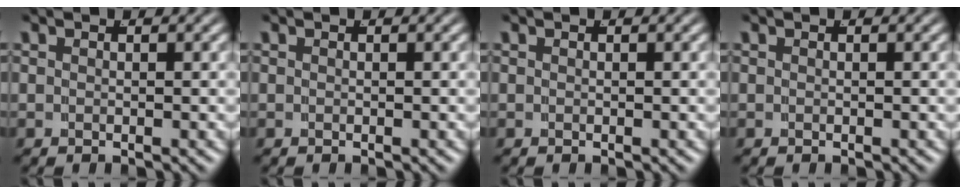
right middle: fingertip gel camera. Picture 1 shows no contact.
{"total": 0.0}
{"total": 0.0}
{"total": 0.0}